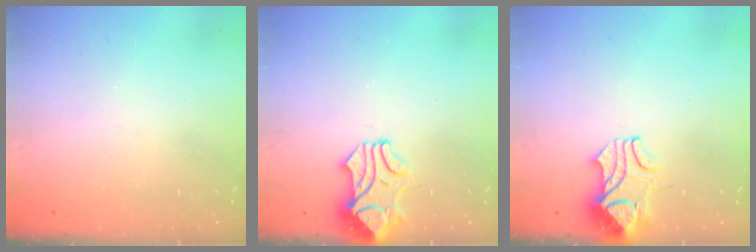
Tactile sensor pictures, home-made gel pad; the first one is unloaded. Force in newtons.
{"total": 0.5, "press": 0.5, "slide": 0.1}
{"total": 2.2, "press": 2.0, "slide": 0.9}